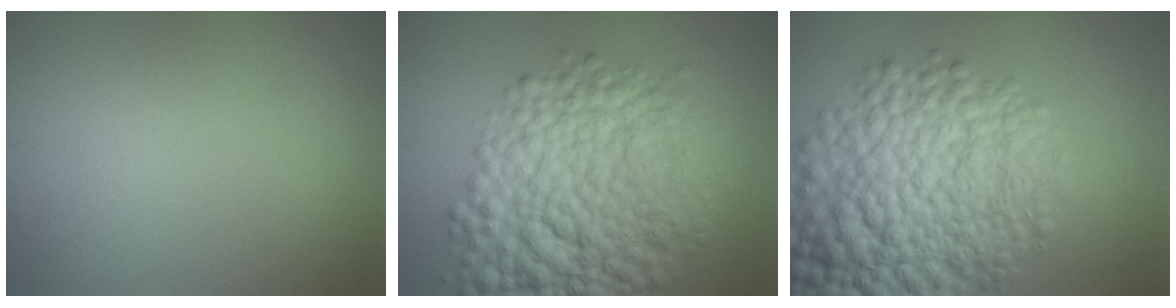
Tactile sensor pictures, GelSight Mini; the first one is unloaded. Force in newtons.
{"total": 12.2, "press": 12.2, "slide": 0.3}
{"total": 13.4, "press": 13.4, "slide": 0.4}